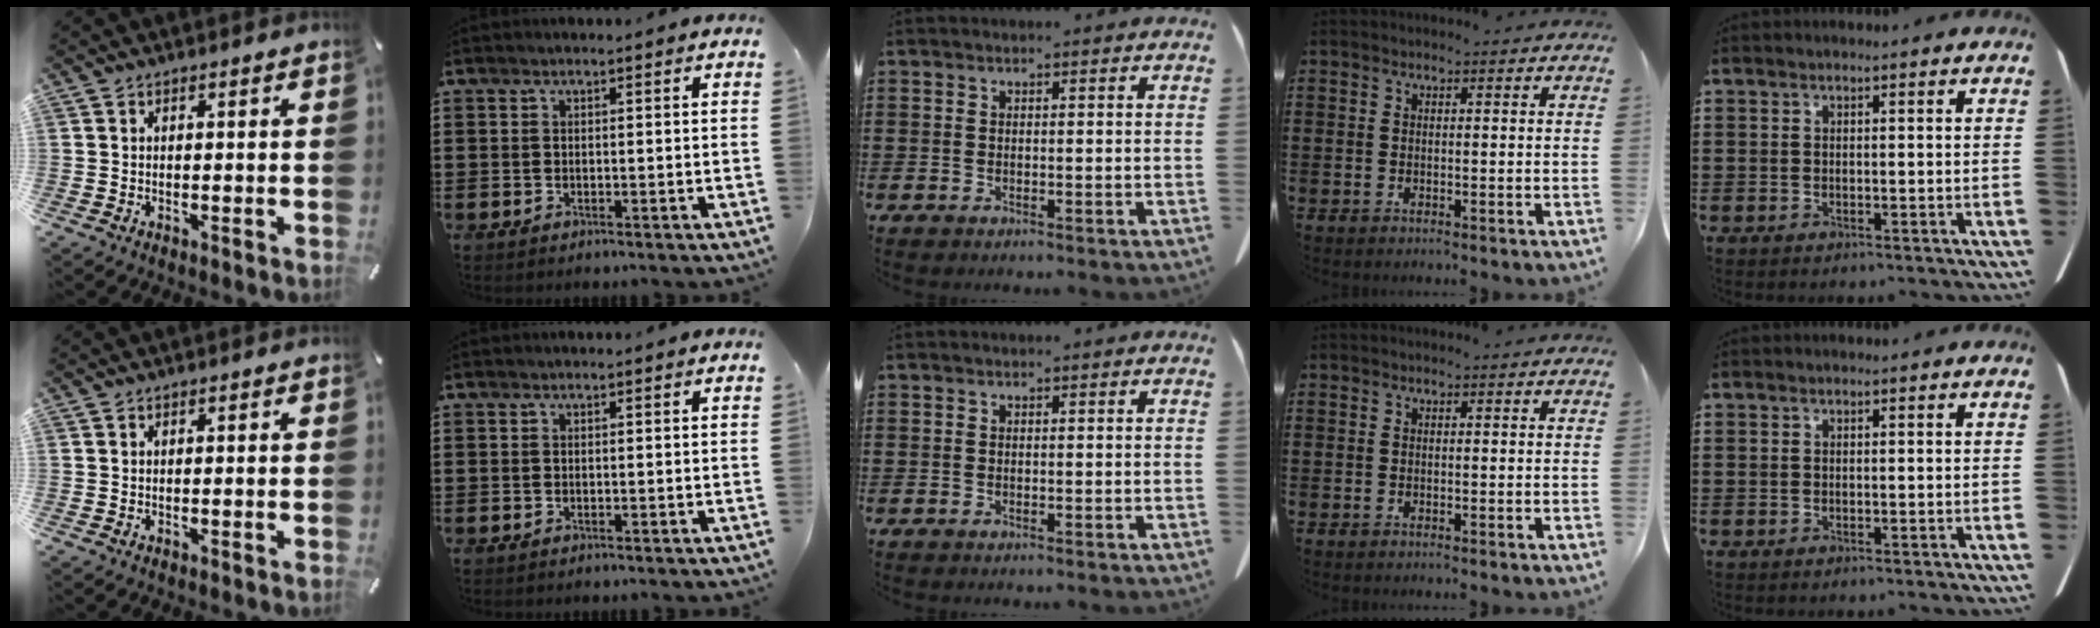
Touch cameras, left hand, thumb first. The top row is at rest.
{}